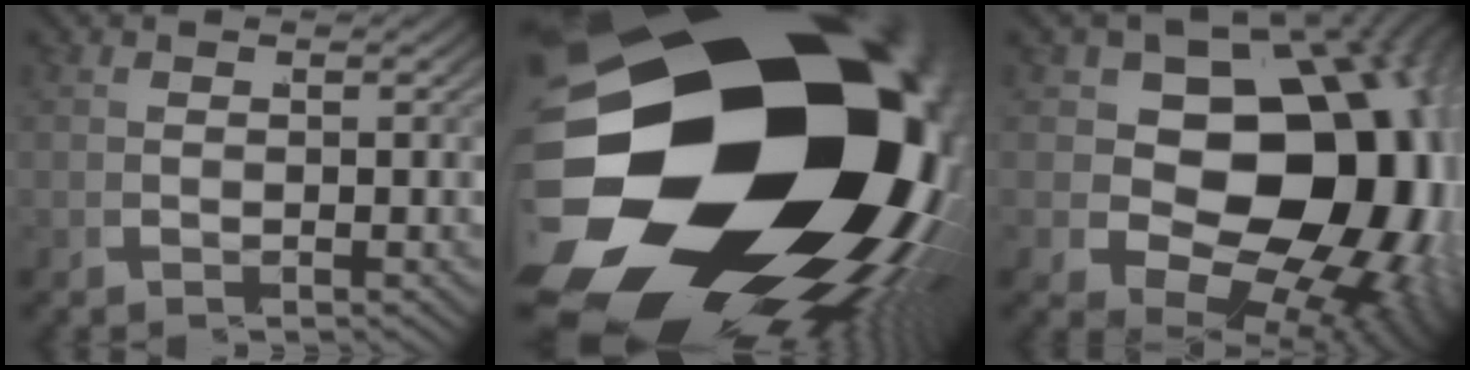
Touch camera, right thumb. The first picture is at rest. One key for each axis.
{"total": 47.7, "fx": -4.1, "fy": 30.9, "fz": 36.1, "tx": -0.539, "ty": -0.070, "tz": -0.041}
{"total": 27.5, "fx": 0.0, "fy": 18.8, "fz": 20.0, "tx": -0.312, "ty": -0.062, "tz": 0.023}